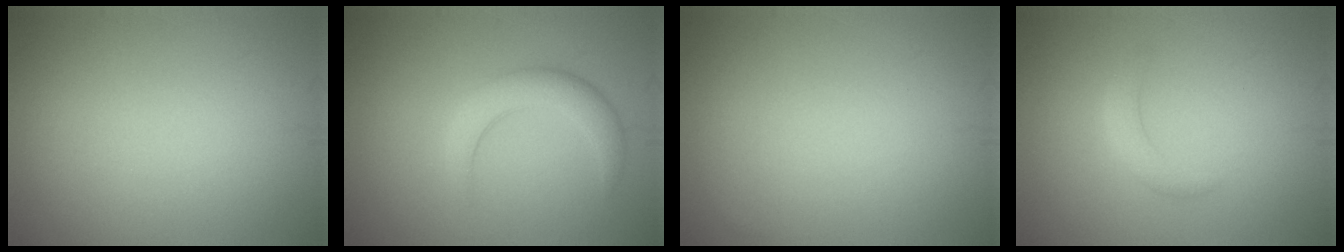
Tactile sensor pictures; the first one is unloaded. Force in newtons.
{"total": 3.0, "press": 2.9, "slide": 0.2}
{"total": 0.0}
{"total": 1.8, "press": 1.8, "slide": 0.0}